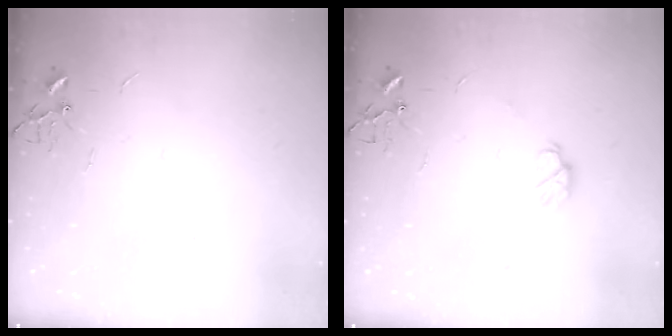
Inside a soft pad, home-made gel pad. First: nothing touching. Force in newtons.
{"total": 6.1, "press": 6.0, "slide": 1.1}